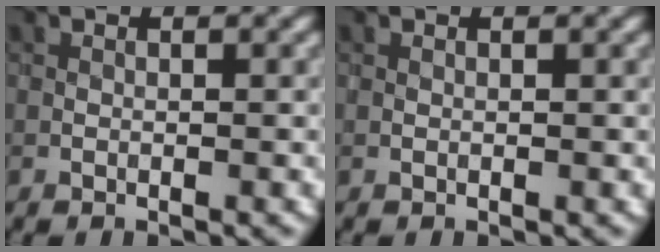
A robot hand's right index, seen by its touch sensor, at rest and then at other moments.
{"total": 0.0}